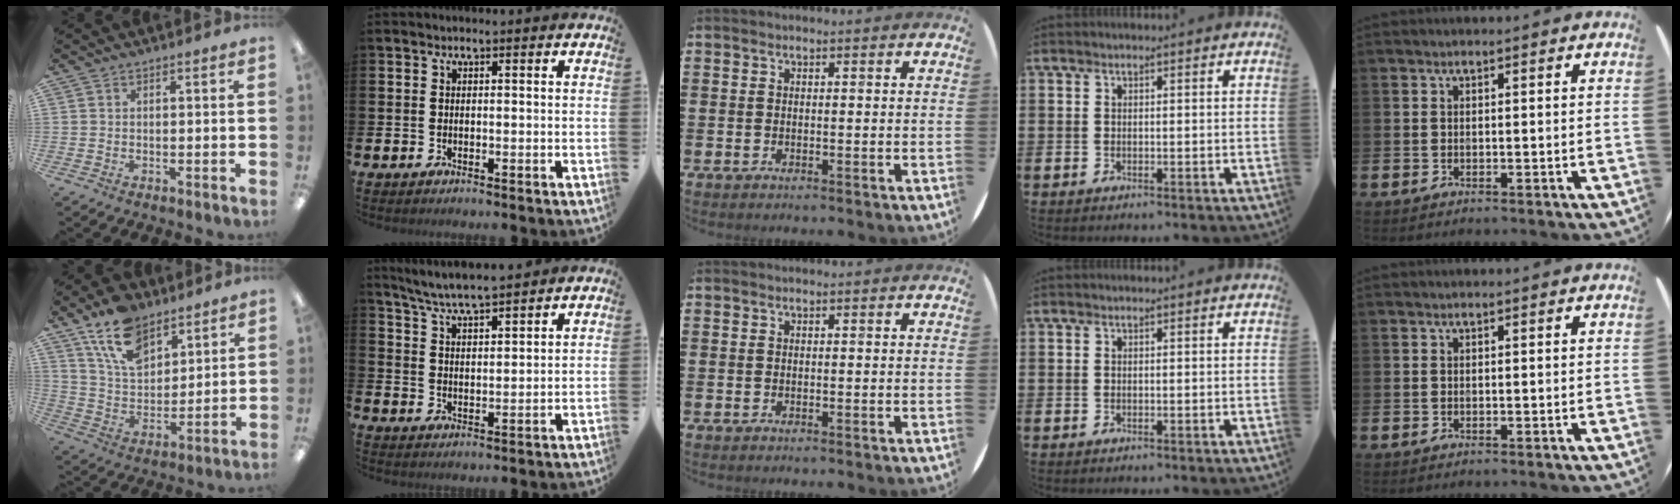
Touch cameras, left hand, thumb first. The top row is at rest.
{"thumb": {"total": 14.7, "force": [9.8, 8.1, 7.3], "torque": [-0.140, -0.036, 0.185]}, "index": {"total": 5.9, "force": [5.7, 0.1, 1.5], "torque": [-0.049, -0.030, 0.102]}}